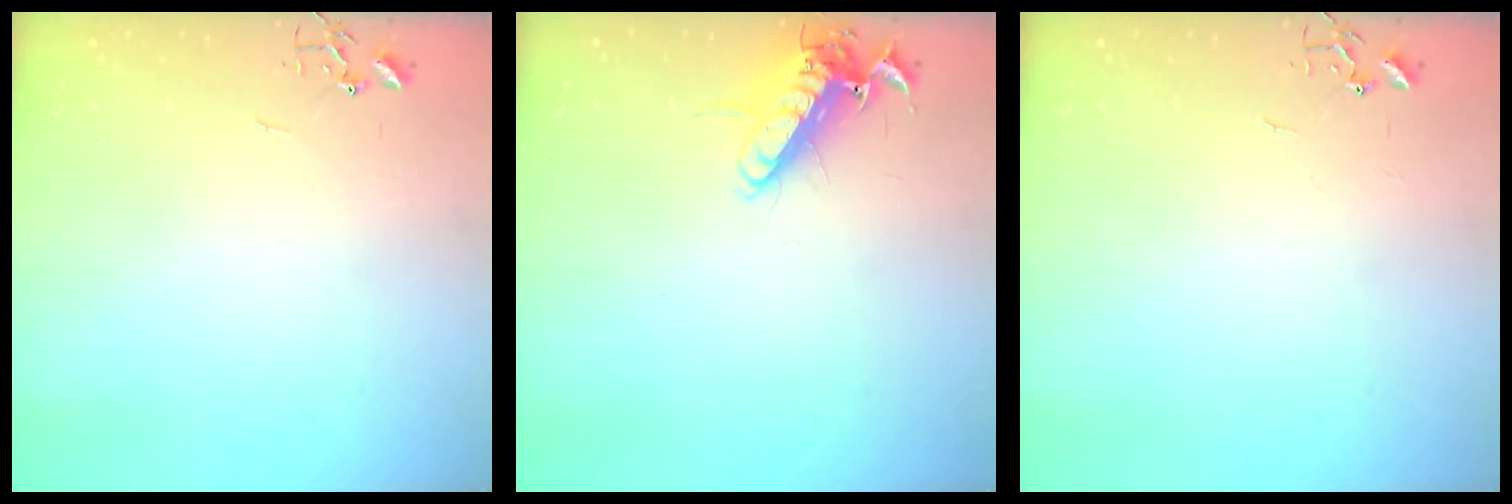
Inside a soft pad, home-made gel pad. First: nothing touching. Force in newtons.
{"total": 12.7, "press": 12.5, "slide": 2.1}
{"total": 0.0}